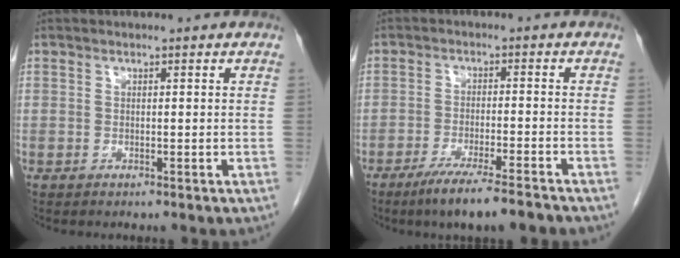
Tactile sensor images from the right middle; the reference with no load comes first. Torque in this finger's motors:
{"motor_torque": [1.00, -1.11, 0.45, 0.10]}